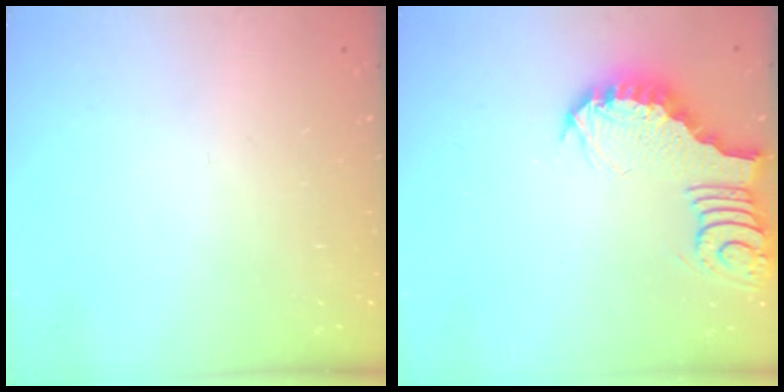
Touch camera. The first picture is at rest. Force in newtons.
{"total": 3.7, "press": 3.7, "slide": 0.5}